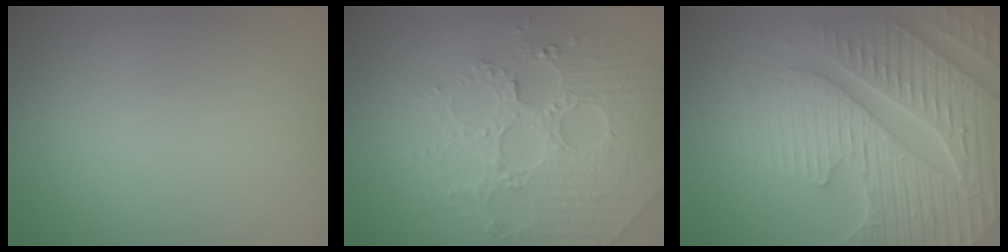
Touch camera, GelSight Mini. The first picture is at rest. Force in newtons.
{"total": 5.2, "press": 5.0, "slide": 1.6}
{"total": 7.5, "press": 7.3, "slide": 1.8}